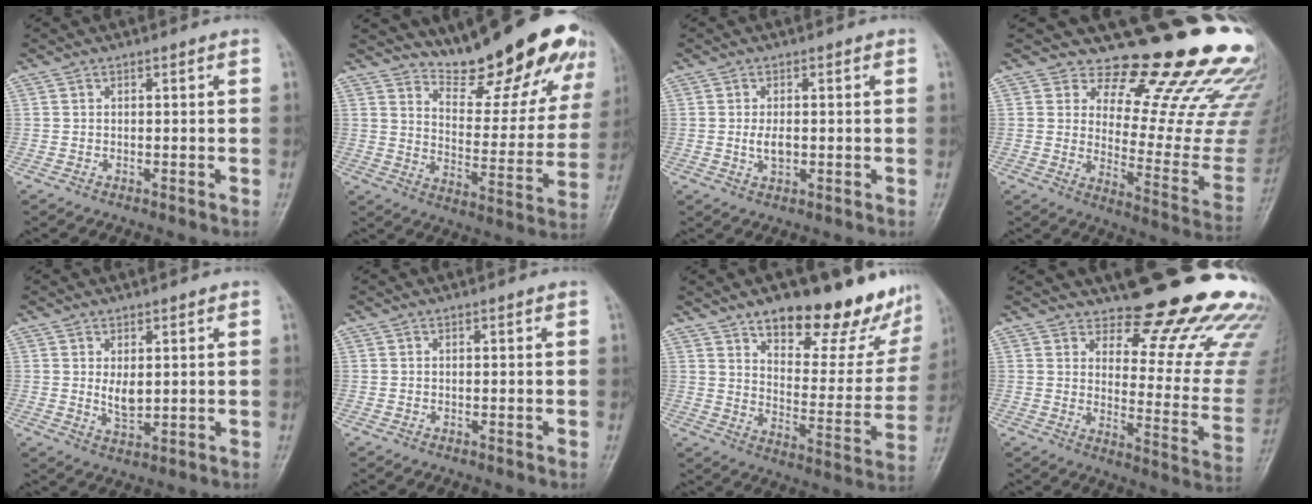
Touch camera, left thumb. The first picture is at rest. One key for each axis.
{"total": 22.1, "fx": 18.5, "fy": 5.5, "fz": 10.6, "tx": -0.107, "ty": -0.132, "tz": 0.254}
{"total": 2.9, "fx": -0.1, "fy": 1.7, "fz": 2.4, "tx": -0.044, "ty": -0.004, "tz": -0.002}
{"total": 22.5, "fx": 18.5, "fy": 6.8, "fz": 10.7, "tx": -0.091, "ty": -0.163, "tz": 0.231}
{"total": 3.9, "fx": 0.9, "fy": 2.2, "fz": 3.1, "tx": -0.044, "ty": -0.014, "tz": 0.020}
{"total": 0.0}
{"total": 22.8, "fx": 16.2, "fy": 8.8, "fz": 13.3, "tx": -0.129, "ty": -0.096, "tz": 0.228}
{"total": 19.2, "fx": 16.3, "fy": 5.3, "fz": 8.6, "tx": -0.055, "ty": -0.155, "tz": 0.196}